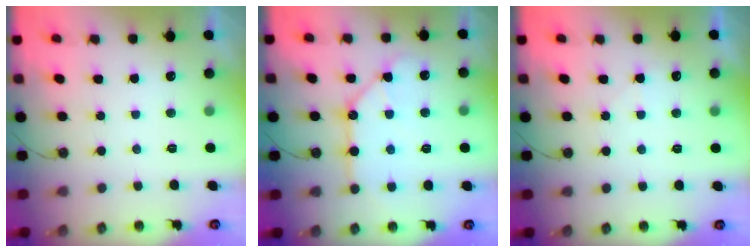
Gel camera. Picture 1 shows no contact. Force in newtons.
{"total": 9.9, "press": 9.9, "slide": 1.1}
{"total": 4.9, "press": 4.9, "slide": 0.6}